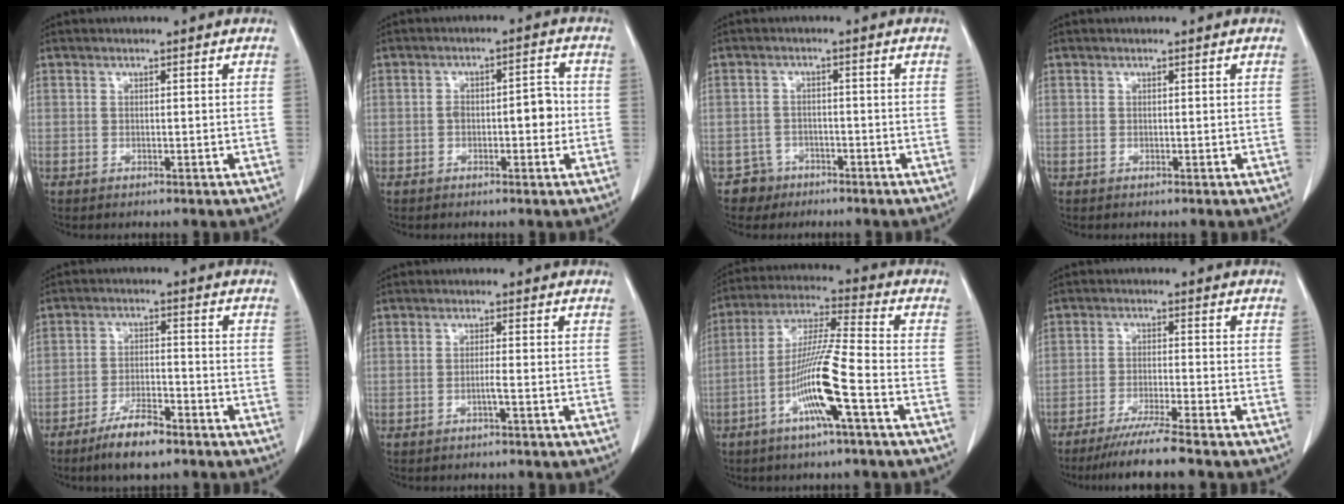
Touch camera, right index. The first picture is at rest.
{"total": 4.9, "force": [-0.8, 2.1, 4.4], "torque": [-0.061, 0.019, -0.010]}
{"total": 3.2, "force": [-2.1, 2.3, -0.7], "torque": [0.015, 0.012, -0.036]}
{"total": 0.0}
{"total": 6.7, "force": [-4.9, 1.6, 4.2], "torque": [-0.082, -0.006, -0.085]}
{"total": 1.3, "force": [-0.6, -0.3, 1.1], "torque": [-0.019, 0.000, -0.013]}
{"total": 11.8, "force": [-4.6, -0.4, 10.9], "torque": [-0.214, -0.002, -0.092]}
{"total": 7.3, "force": [-6.1, -1.3, 3.9], "torque": [-0.057, -0.023, -0.102]}